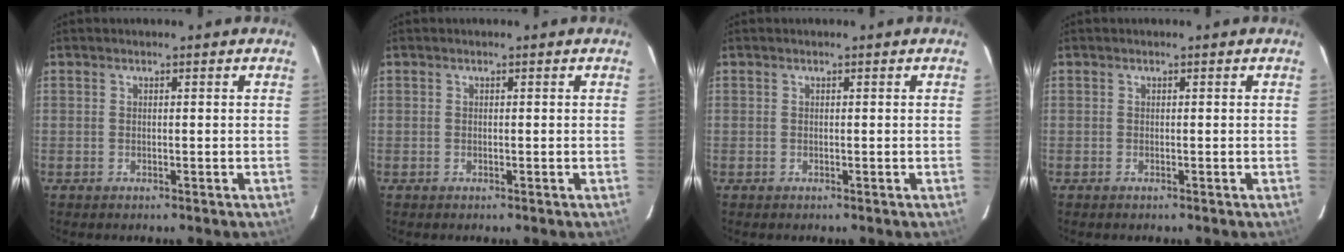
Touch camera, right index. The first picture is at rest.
{"total": 0.0}
{"total": 0.0}
{"total": 0.0}